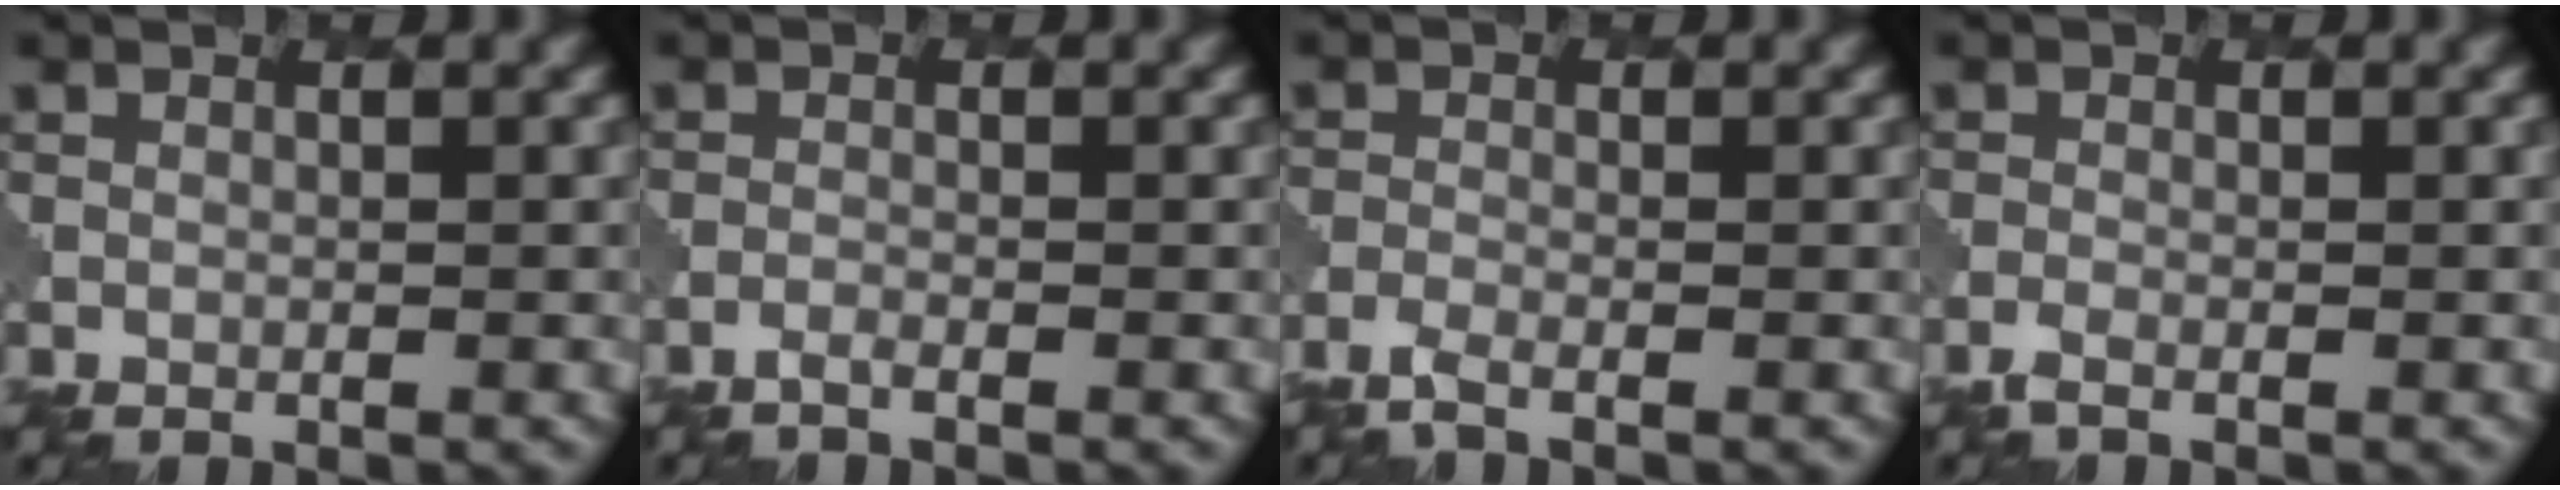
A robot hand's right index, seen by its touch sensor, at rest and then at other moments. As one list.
[{"total": 0.9, "force": [-0.8, 0.2, 0.4], "torque": [-0.004, -0.003, -0.024]}, {"total": 2.1, "force": [-1.7, 0.5, 1.2], "torque": [-0.025, -0.009, -0.044]}, {"total": 1.2, "force": [-0.9, 0.3, 0.6], "torque": [-0.011, -0.007, -0.027]}]